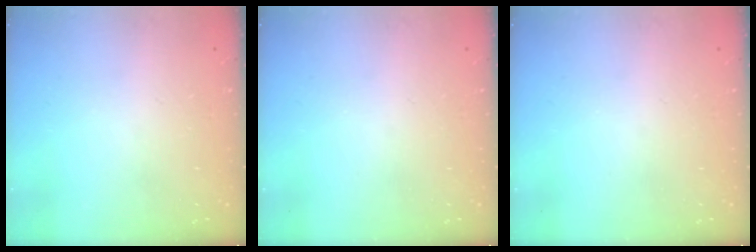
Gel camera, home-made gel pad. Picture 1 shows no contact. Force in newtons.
{"total": 0.0}
{"total": 0.0}